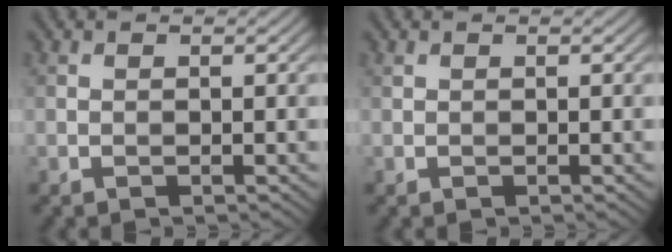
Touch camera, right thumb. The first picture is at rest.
{"total": 0.0}